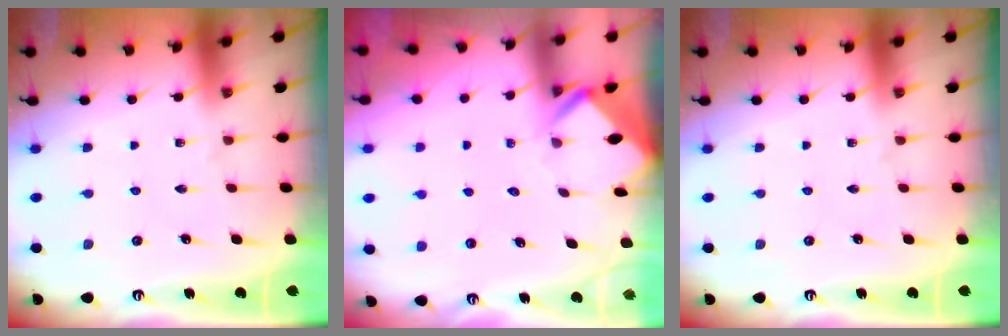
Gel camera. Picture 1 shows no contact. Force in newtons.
{"total": 2.8, "press": 2.8, "slide": 0.2}
{"total": 0.0}